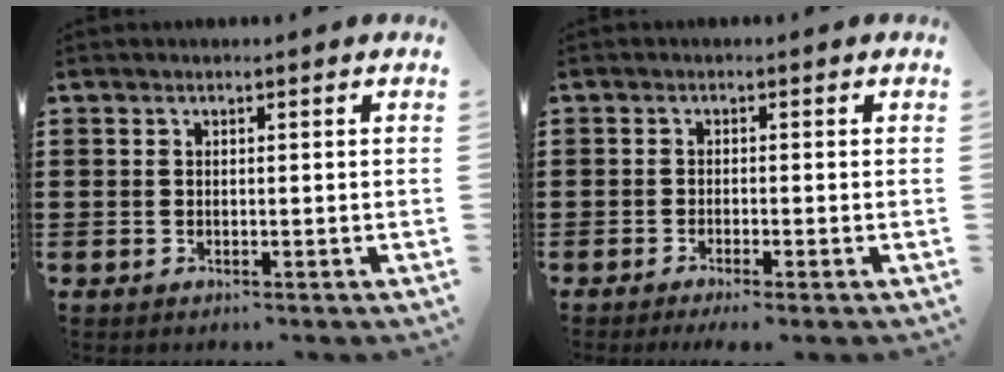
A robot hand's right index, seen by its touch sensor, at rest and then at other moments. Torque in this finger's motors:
{"motor_torque": [0.97, 0.99, 0.24, 0.07]}